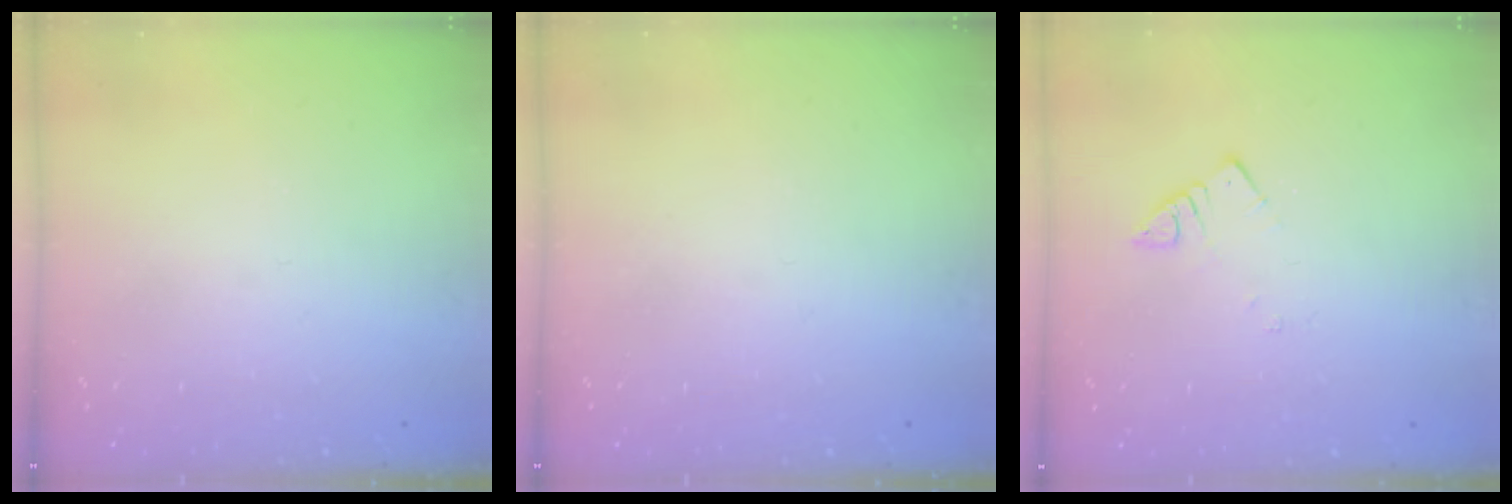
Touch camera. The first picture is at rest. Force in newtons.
{"total": 2.8, "press": 2.8, "slide": 0.4}
{"total": 2.5, "press": 2.5, "slide": 0.3}